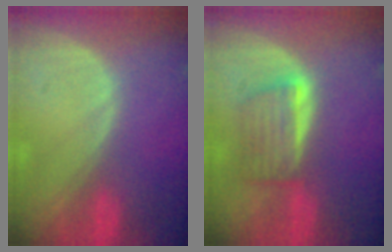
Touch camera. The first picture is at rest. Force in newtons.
{"total": 5.6, "press": 5.3, "slide": 1.7}